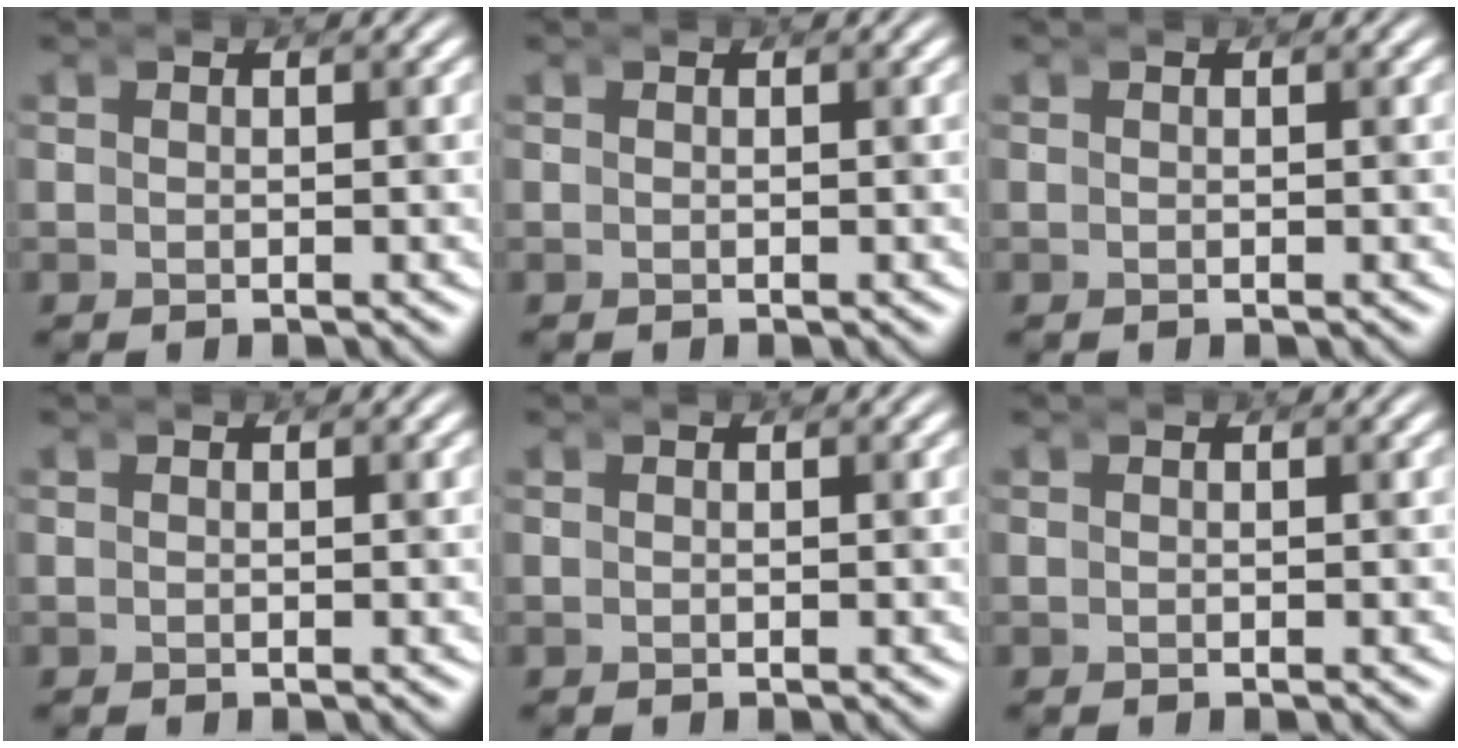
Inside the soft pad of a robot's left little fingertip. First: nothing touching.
{"total": 0.0}
{"total": 0.0}
{"total": 0.0}
{"total": 0.0}
{"total": 0.0}